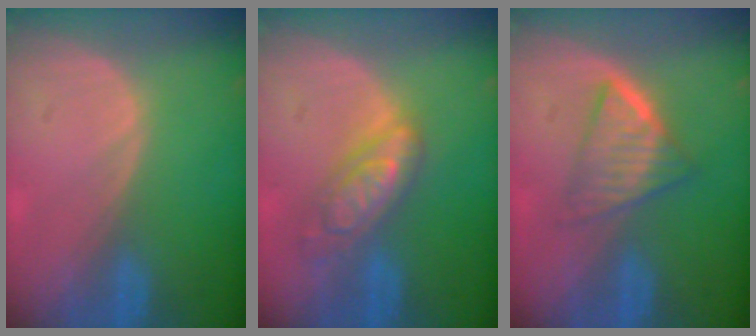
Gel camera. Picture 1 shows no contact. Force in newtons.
{"total": 6.3, "press": 6.3, "slide": 0.4}
{"total": 6.5, "press": 5.5, "slide": 3.5}